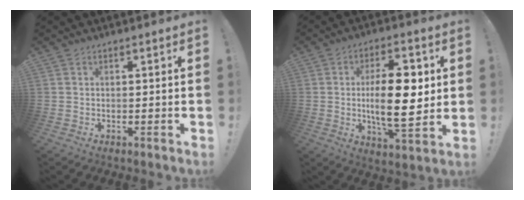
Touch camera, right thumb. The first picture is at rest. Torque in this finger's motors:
{"motor_torque": [1.73, 3.27, 1.66, -0.33, 0.08]}